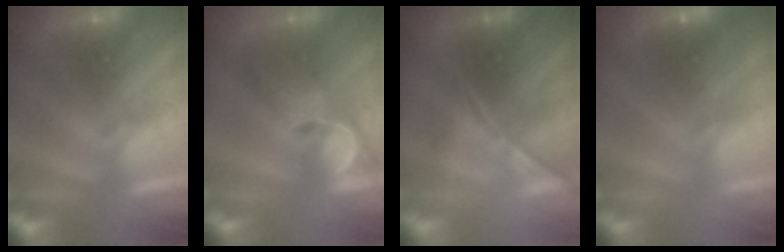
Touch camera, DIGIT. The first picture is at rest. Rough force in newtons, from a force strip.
{"total": 5.1}
{"total": 1.7}
{"total": 2.1}